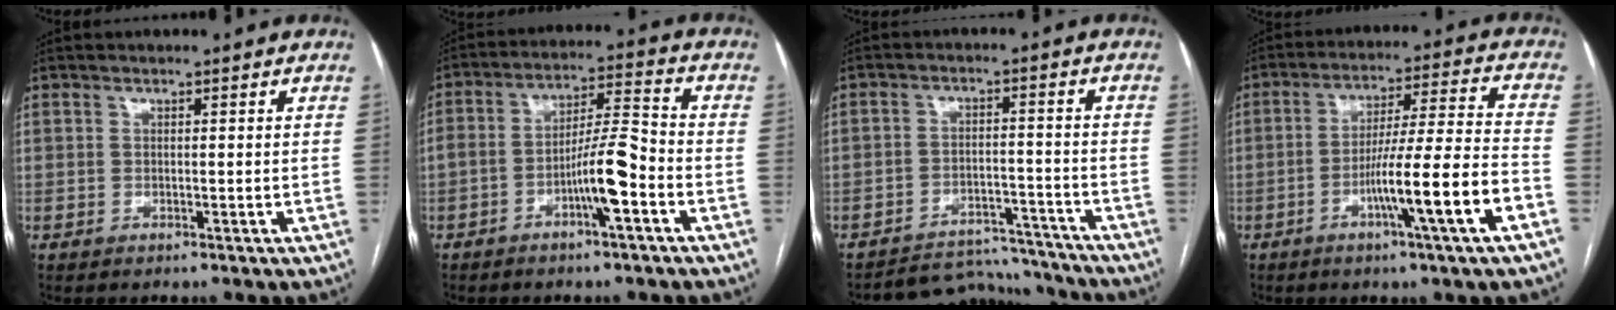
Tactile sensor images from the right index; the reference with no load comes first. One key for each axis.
{"total": 8.8, "fx": -3.8, "fy": 1.0, "fz": 7.9, "tx": -0.145, "ty": 0.019, "tz": -0.062}
{"total": 10.3, "fx": -10.0, "fy": 2.2, "fz": -0.6, "tx": 0.018, "ty": 0.026, "tz": -0.142}
{"total": 13.4, "fx": -5.5, "fy": -1.2, "fz": 12.1, "tx": -0.203, "ty": -0.001, "tz": -0.090}